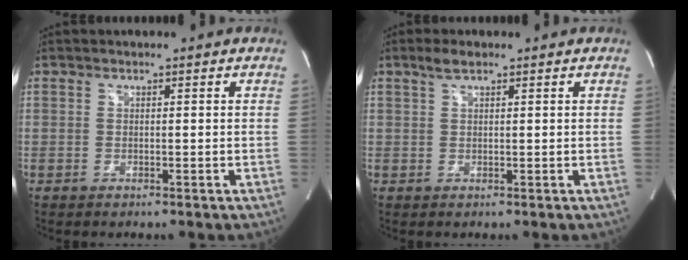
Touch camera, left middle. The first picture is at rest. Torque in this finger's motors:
{"motor_torque": [0.11, 0.01, -0.12, 0.03]}